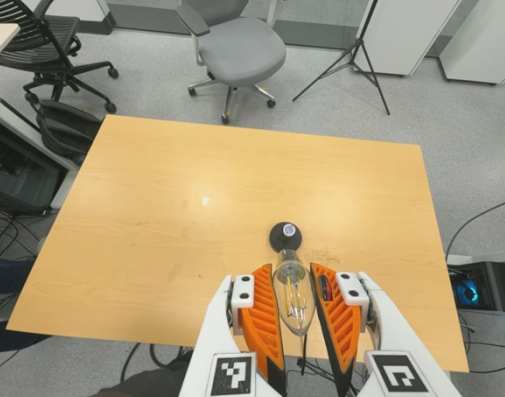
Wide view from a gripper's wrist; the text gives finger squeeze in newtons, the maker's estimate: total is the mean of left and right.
{"total": 13.0, "left": 14.1, "right": 11.9}